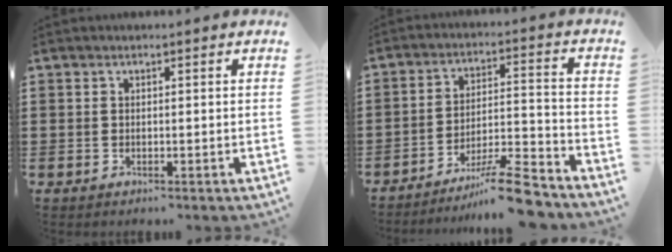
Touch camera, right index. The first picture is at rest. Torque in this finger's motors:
{"motor_torque": [0.40, -0.36, 0.32, 0.05]}